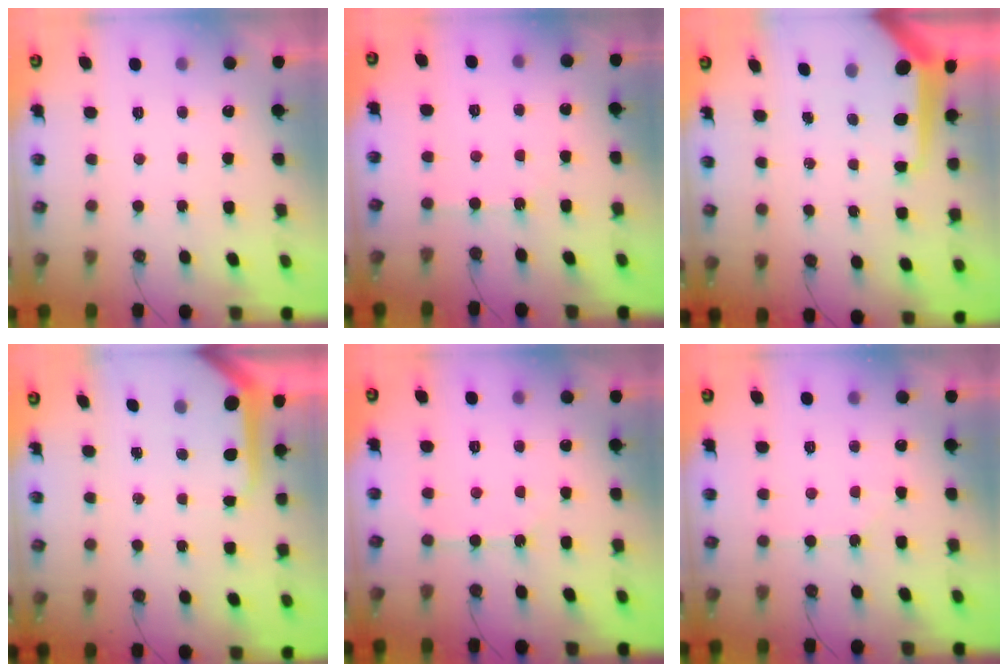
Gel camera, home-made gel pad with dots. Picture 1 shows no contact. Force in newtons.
{"total": 1.4, "press": 1.3, "slide": 0.3}
{"total": 13.1, "press": 13.1, "slide": 1.2}
{"total": 6.7, "press": 6.7, "slide": 0.7}
{"total": 2.4, "press": 2.4, "slide": 0.2}
{"total": 4.4, "press": 4.4, "slide": 0.6}